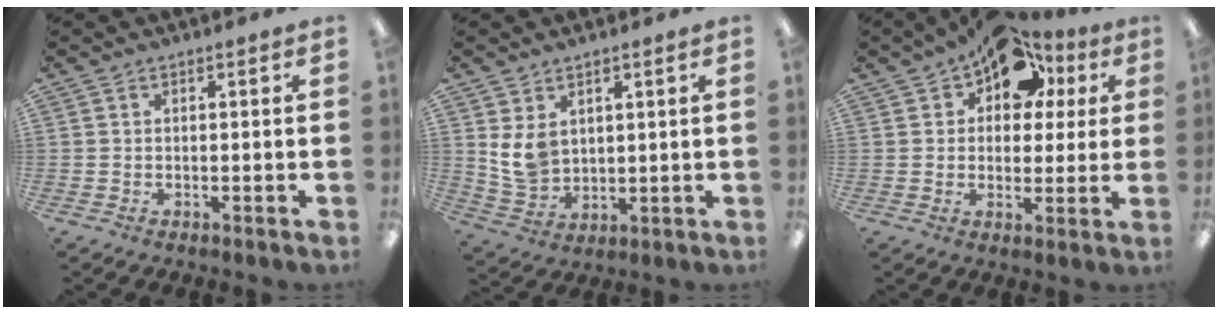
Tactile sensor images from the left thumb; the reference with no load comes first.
{"total": 6.6, "force": [3.0, 4.7, 3.5], "torque": [-0.074, -0.009, 0.060]}
{"total": 12.6, "force": [7.7, 7.9, 6.0], "torque": [-0.086, -0.040, 0.138]}